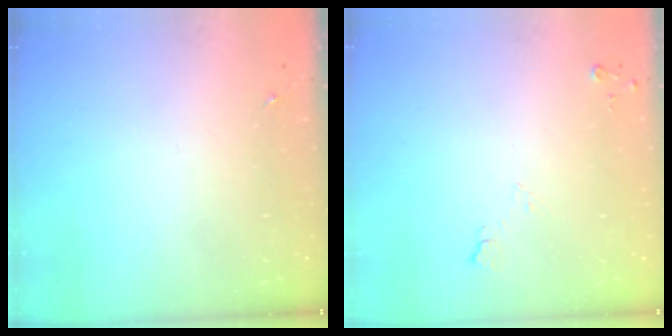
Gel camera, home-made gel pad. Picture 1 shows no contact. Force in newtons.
{"total": 5.7, "press": 5.6, "slide": 0.7}